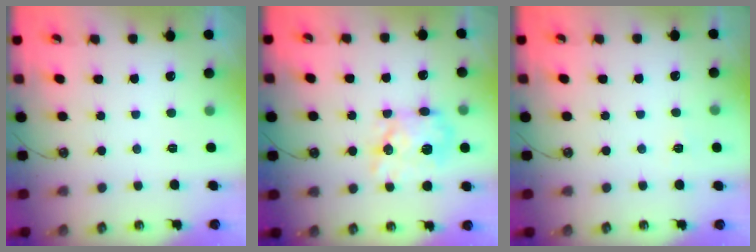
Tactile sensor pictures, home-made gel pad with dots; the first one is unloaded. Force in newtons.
{"total": 14.1, "press": 14.1, "slide": 0.2}
{"total": 3.3, "press": 3.3, "slide": 0.4}